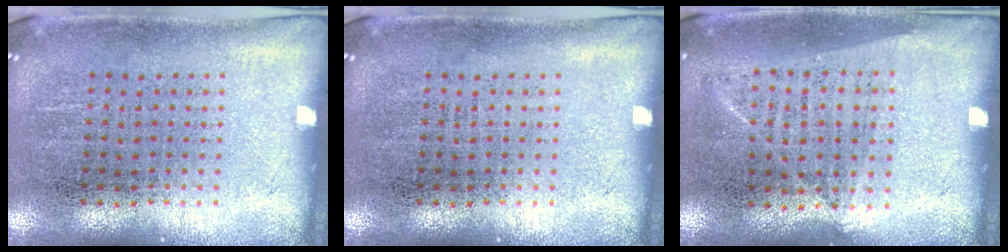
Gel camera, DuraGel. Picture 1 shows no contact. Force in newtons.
{"total": 0.0}
{"total": 1.0, "press": 0.9, "slide": 0.5}